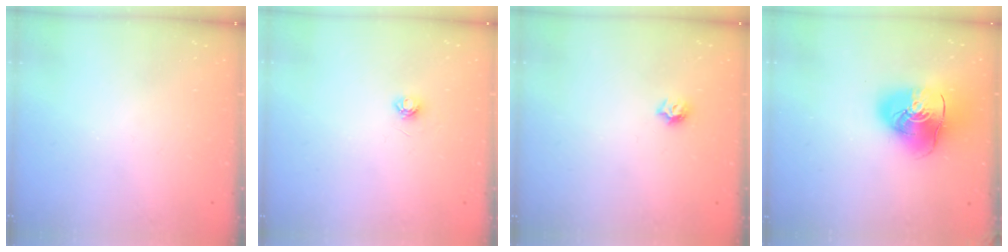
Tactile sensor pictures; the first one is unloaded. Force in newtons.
{"total": 4.7, "press": 4.6, "slide": 0.6}
{"total": 5.7, "press": 5.6, "slide": 0.8}
{"total": 14.7, "press": 14.5, "slide": 2.2}